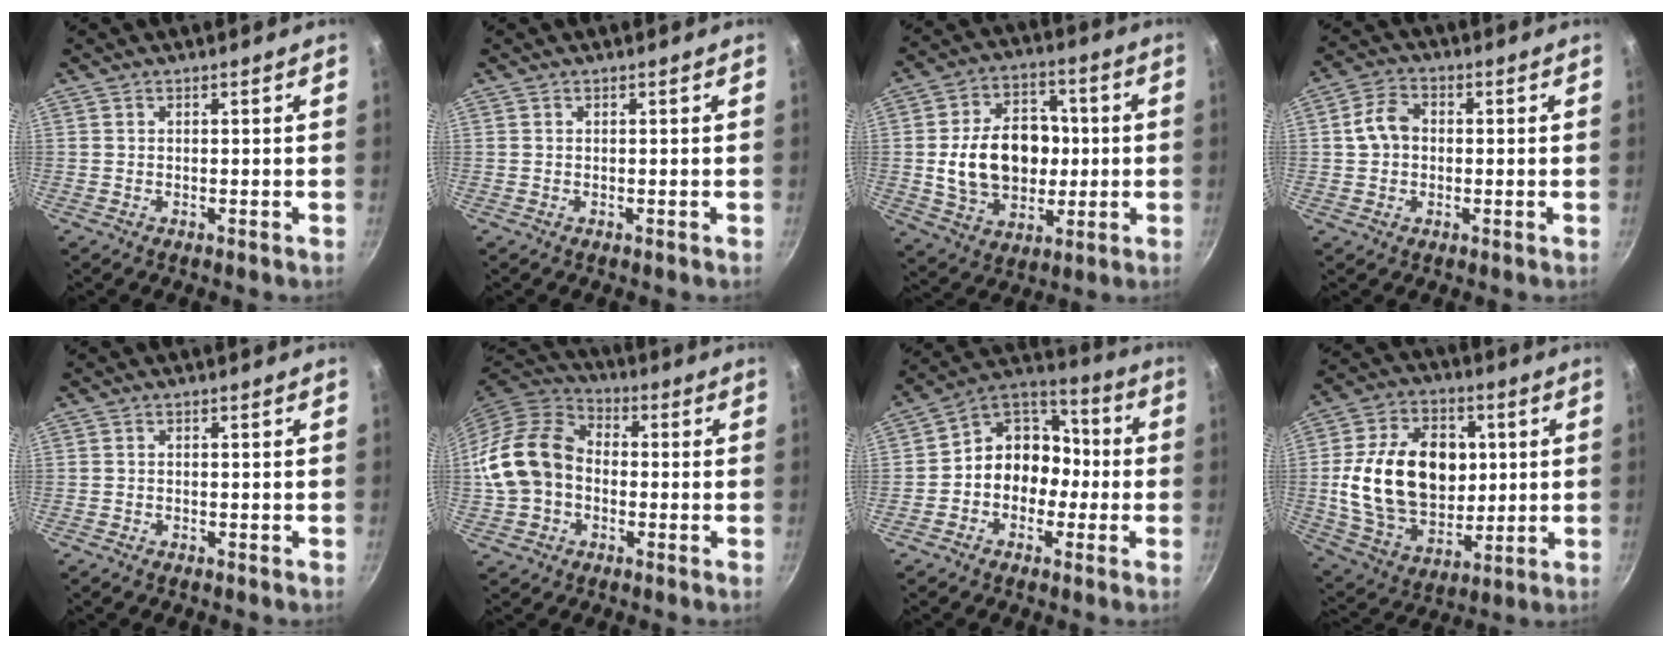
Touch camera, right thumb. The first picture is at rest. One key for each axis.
{"total": 0.0}
{"total": 17.5, "fx": -0.1, "fy": 13.0, "fz": 11.7, "tx": -0.160, "ty": 0.021, "tz": 0.005}
{"total": 5.9, "fx": 0.2, "fy": 4.6, "fz": 3.7, "tx": -0.052, "ty": 0.021, "tz": -0.004}
{"total": 0.8, "fx": -0.7, "fy": 0.3, "fz": 0.2, "tx": -0.013, "ty": 0.007, "tz": -0.014}
{"total": 15.1, "fx": -1.5, "fy": 11.7, "fz": 9.4, "tx": -0.157, "ty": 0.039, "tz": -0.041}
{"total": 11.8, "fx": -2.4, "fy": 9.9, "fz": 5.9, "tx": -0.037, "ty": 0.057, "tz": -0.061}
{"total": 22.3, "fx": 2.1, "fy": 15.8, "fz": 15.6, "tx": -0.246, "ty": 0.006, "tz": 0.043}